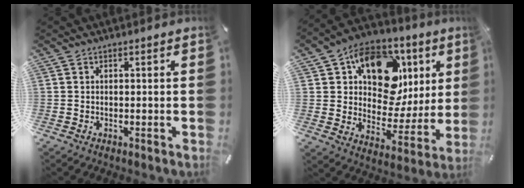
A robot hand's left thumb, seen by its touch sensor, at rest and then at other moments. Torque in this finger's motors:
{"motor_torque": [2.50, 2.51, 1.53, -1.24, 0.20]}